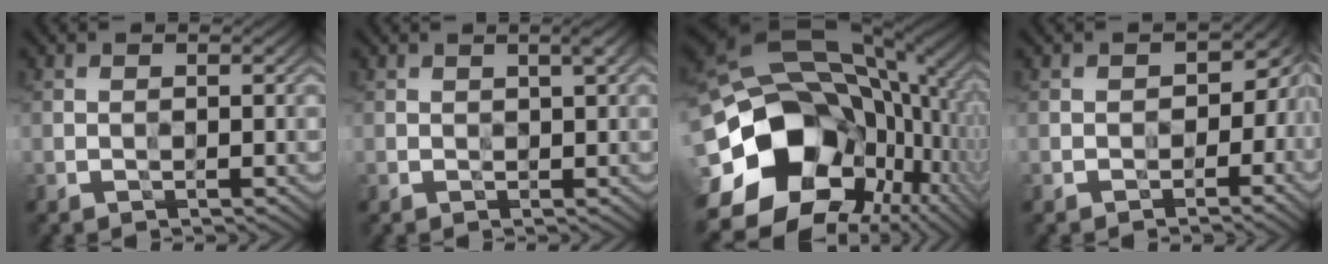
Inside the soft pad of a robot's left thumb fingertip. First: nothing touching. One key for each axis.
{"total": 0.5, "fx": 0.5, "fy": 0.0, "fz": 0.1, "tx": 0.000, "ty": -0.001, "tz": 0.011}
{"total": 19.5, "fx": -2.7, "fy": 14.9, "fz": 12.3, "tx": -0.269, "ty": -0.033, "tz": -0.019}
{"total": 3.2, "fx": -1.2, "fy": 2.6, "fz": 1.4, "tx": -0.003, "ty": -0.009, "tz": -0.021}